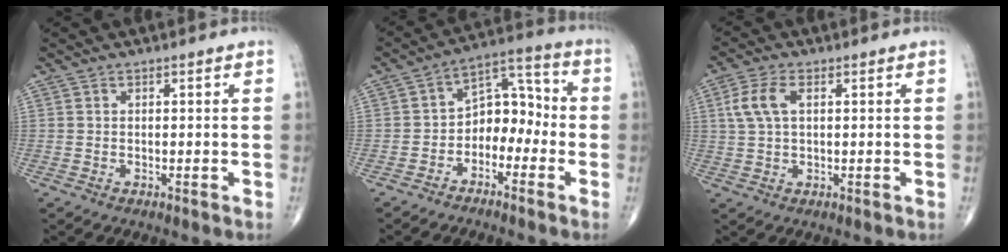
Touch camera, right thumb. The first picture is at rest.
{"total": 8.1, "force": [-2.6, 5.6, 5.2], "torque": [-0.044, 0.047, -0.055]}
{"total": 5.7, "force": [1.5, 3.1, 4.6], "torque": [-0.112, 0.011, 0.029]}